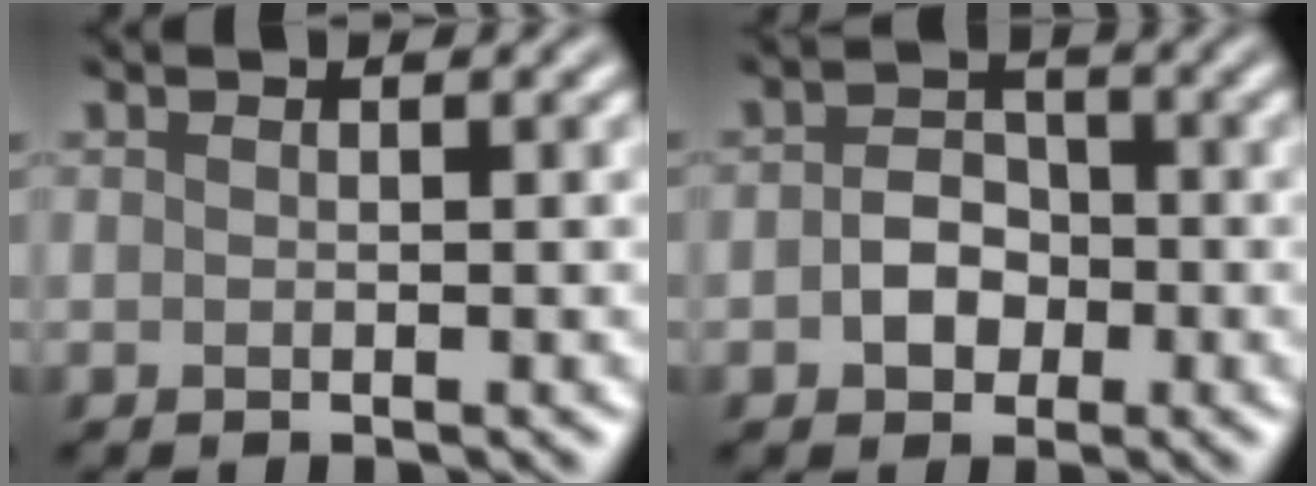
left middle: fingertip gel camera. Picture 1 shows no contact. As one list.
[{"total": 3.1, "force": [-0.8, 2.4, 1.7], "torque": [-0.028, 0.000, -0.017]}]